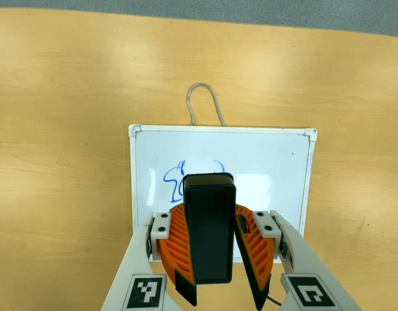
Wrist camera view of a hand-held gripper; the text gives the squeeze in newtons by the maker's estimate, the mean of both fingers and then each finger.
{"total": 9.9, "left": 10.0, "right": 9.8}